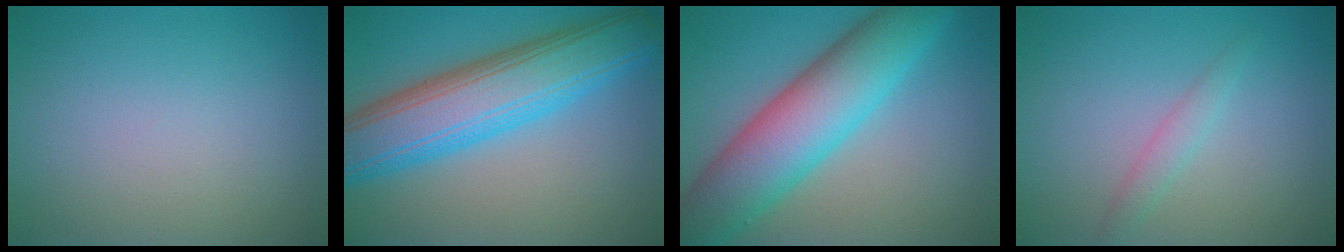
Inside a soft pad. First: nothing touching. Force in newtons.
{"total": 10.1, "press": 10.1, "slide": 0.4}
{"total": 10.2, "press": 10.2, "slide": 0.3}
{"total": 1.4, "press": 1.4, "slide": 0.0}